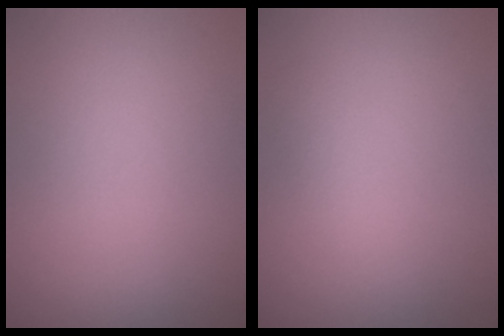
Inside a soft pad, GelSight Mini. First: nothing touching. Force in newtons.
{"total": 1.3, "press": 1.3, "slide": 0.0}